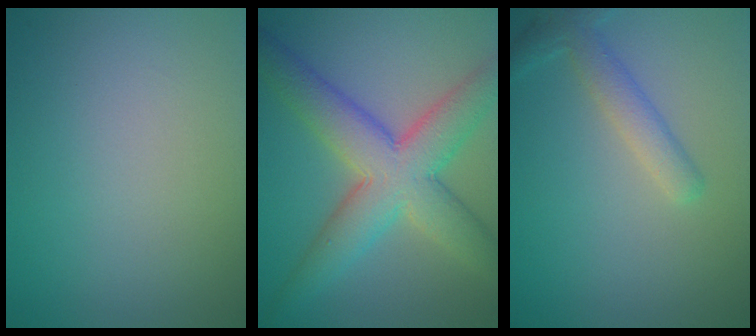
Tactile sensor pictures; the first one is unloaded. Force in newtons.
{"total": 8.1, "press": 8.1, "slide": 0.3}
{"total": 2.6, "press": 2.5, "slide": 0.1}